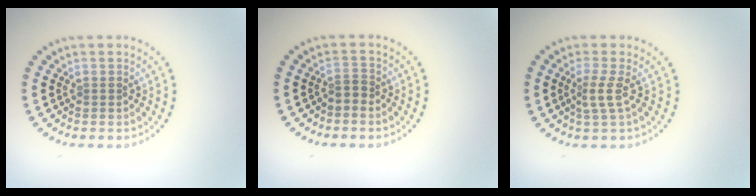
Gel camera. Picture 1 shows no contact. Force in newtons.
{"total": 1.3, "press": 1.0, "slide": 0.9}
{"total": 1.9, "press": 1.3, "slide": 1.3}